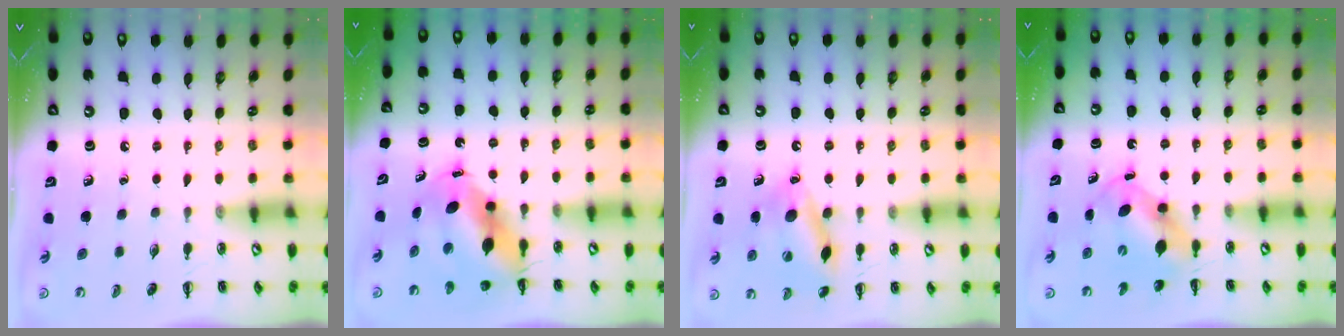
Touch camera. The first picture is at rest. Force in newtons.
{"total": 9.1, "press": 8.8, "slide": 2.5}
{"total": 14.4, "press": 14.2, "slide": 2.5}
{"total": 6.3, "press": 6.2, "slide": 1.1}